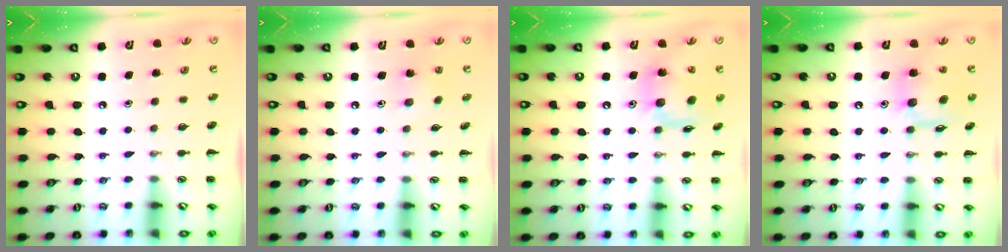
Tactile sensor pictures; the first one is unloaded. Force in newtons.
{"total": 7.1, "press": 7.0, "slide": 1.2}
{"total": 14.1, "press": 14.0, "slide": 1.8}
{"total": 12.8, "press": 12.6, "slide": 2.7}